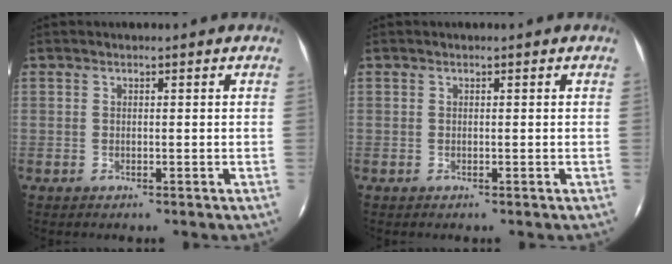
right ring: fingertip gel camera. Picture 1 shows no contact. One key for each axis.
{"total": 0.0}